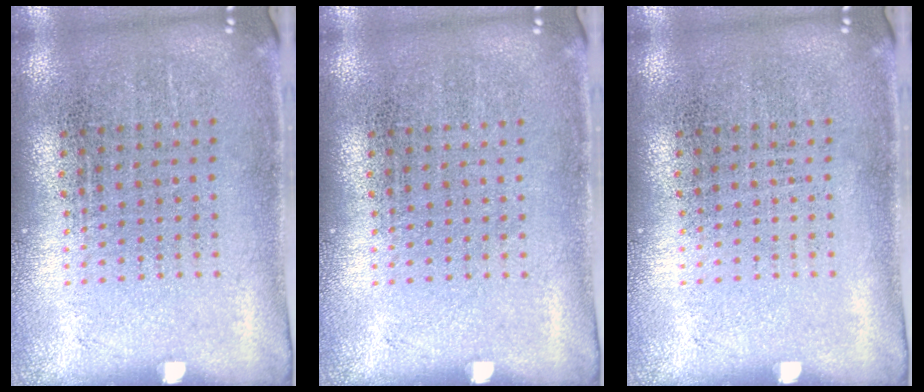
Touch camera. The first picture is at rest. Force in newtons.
{"total": 0.0}
{"total": 0.0}